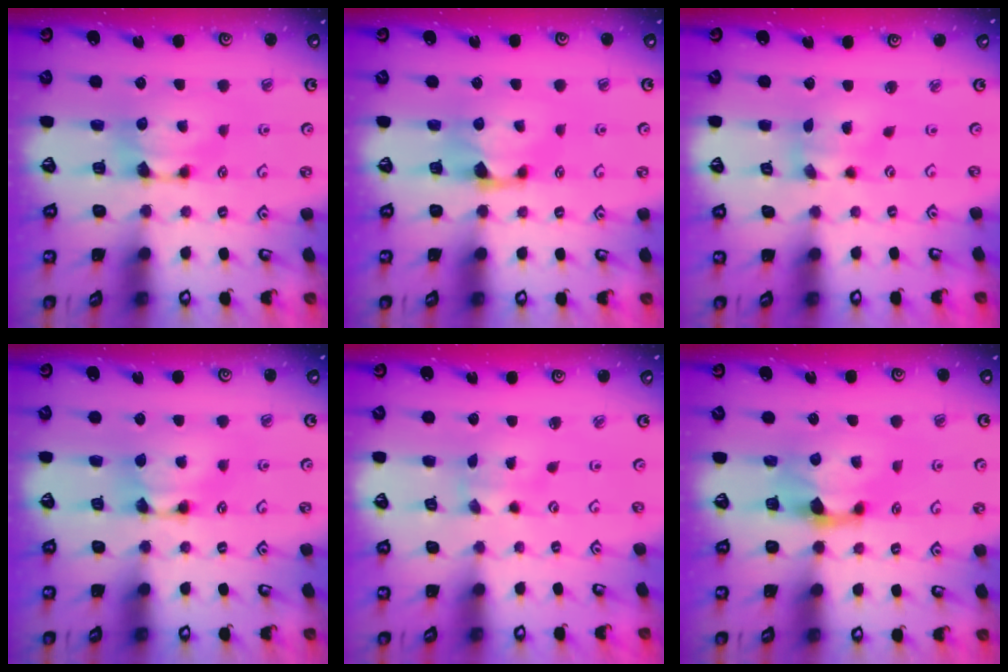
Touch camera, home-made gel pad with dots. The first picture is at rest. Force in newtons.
{"total": 0.8, "press": 0.1, "slide": 0.8}
{"total": 1.4, "press": 0.8, "slide": 1.2}
{"total": 1.4, "press": 1.4, "slide": 0.1}
{"total": 2.4, "press": 2.2, "slide": 1.0}
{"total": 1.6, "press": 0.6, "slide": 1.5}